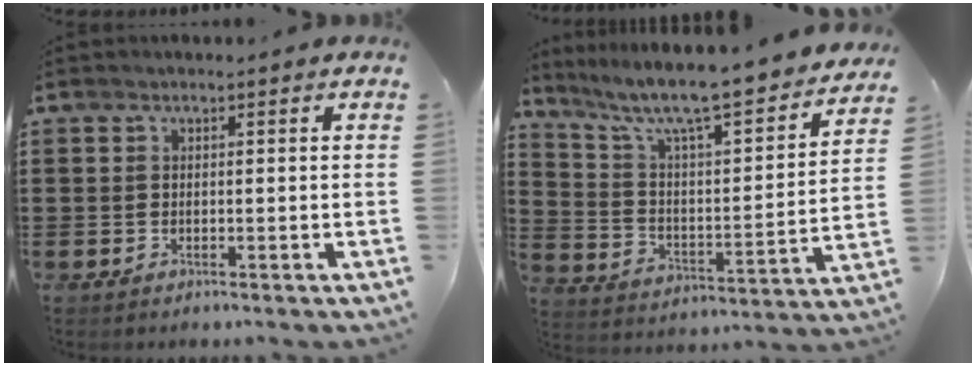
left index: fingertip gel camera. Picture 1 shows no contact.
{"total": 8.1, "force": [6.8, 0.8, 4.4], "torque": [-0.109, -0.061, 0.106]}